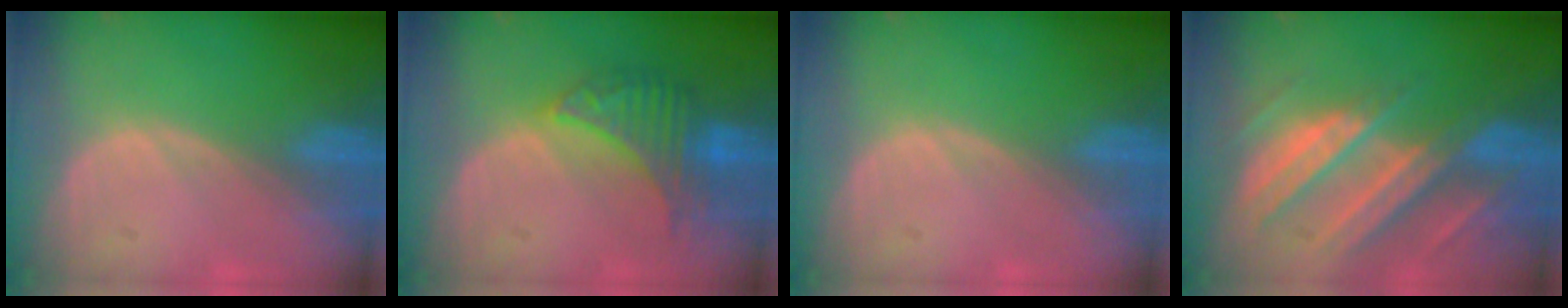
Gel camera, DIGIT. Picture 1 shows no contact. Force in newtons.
{"total": 6.6, "press": 6.6, "slide": 0.7}
{"total": 0.0}
{"total": 10.4, "press": 9.1, "slide": 5.0}